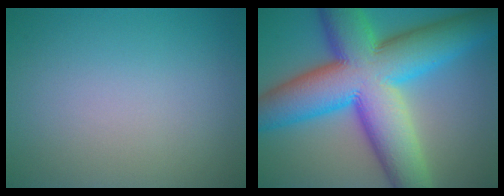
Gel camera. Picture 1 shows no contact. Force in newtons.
{"total": 16.3, "press": 16.3, "slide": 0.1}